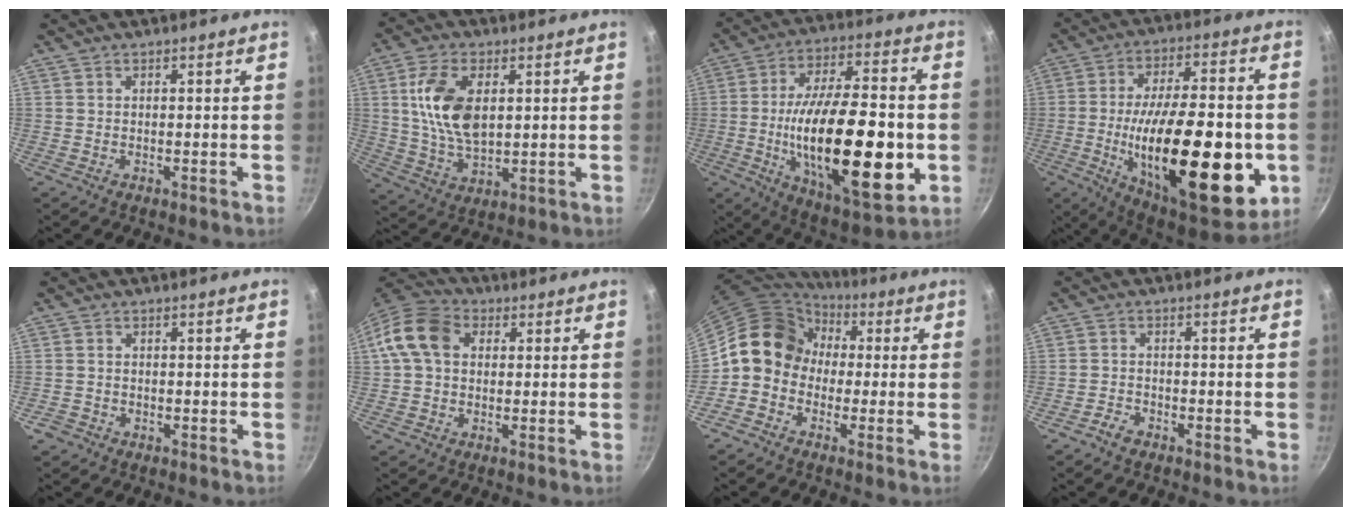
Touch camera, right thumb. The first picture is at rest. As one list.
[{"total": 12.5, "force": [2.8, 6.7, 10.2], "torque": [-0.191, -0.012, 0.058]}, {"total": 28.6, "force": [-4.6, 11.4, 25.8], "torque": [-0.416, 0.006, -0.065]}, {"total": 31.6, "force": [-6.2, 12.8, 28.2], "torque": [-0.413, 0.007, -0.085]}, {"total": 1.7, "force": [-1.0, 1.3, 0.5], "torque": [-0.013, 0.004, -0.018]}, {"total": 10.4, "force": [2.0, 7.8, 6.6], "torque": [-0.101, 0.024, 0.018]}, {"total": 11.6, "force": [0.2, 10.1, 5.7], "torque": [-0.061, 0.032, -0.021]}, {"total": 2.6, "force": [-2.0, 1.3, 1.0], "torque": [-0.021, 0.022, -0.039]}]